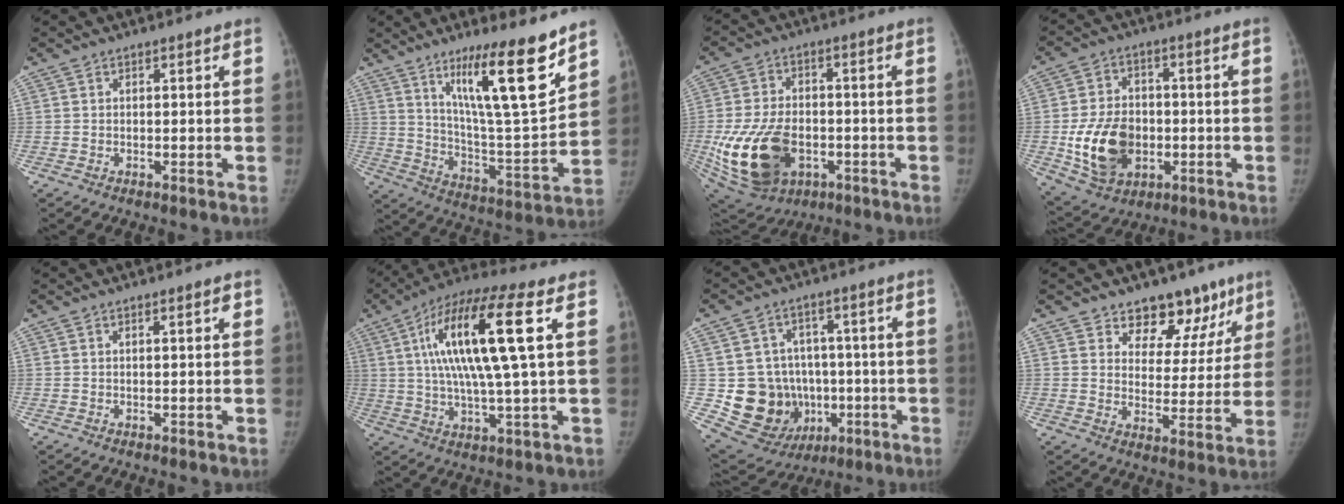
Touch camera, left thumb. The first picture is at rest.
{"total": 18.9, "force": [11.9, 2.7, 14.5], "torque": [-0.208, -0.084, 0.203]}
{"total": 19.7, "force": [-5.0, 13.1, 13.8], "torque": [-0.273, 0.001, -0.062]}
{"total": 14.4, "force": [-2.7, 10.6, 9.4], "torque": [-0.139, 0.006, -0.034]}
{"total": 1.0, "force": [0.3, 0.1, 0.9], "torque": [-0.015, 0.002, 0.004]}
{"total": 18.6, "force": [4.4, 3.0, 17.8], "torque": [-0.350, 0.012, 0.068]}
{"total": 16.6, "force": [-2.3, 14.8, 7.2], "torque": [-0.089, 0.027, -0.005]}
{"total": 12.4, "force": [8.7, 7.9, 4.1], "torque": [0.011, -0.039, 0.116]}